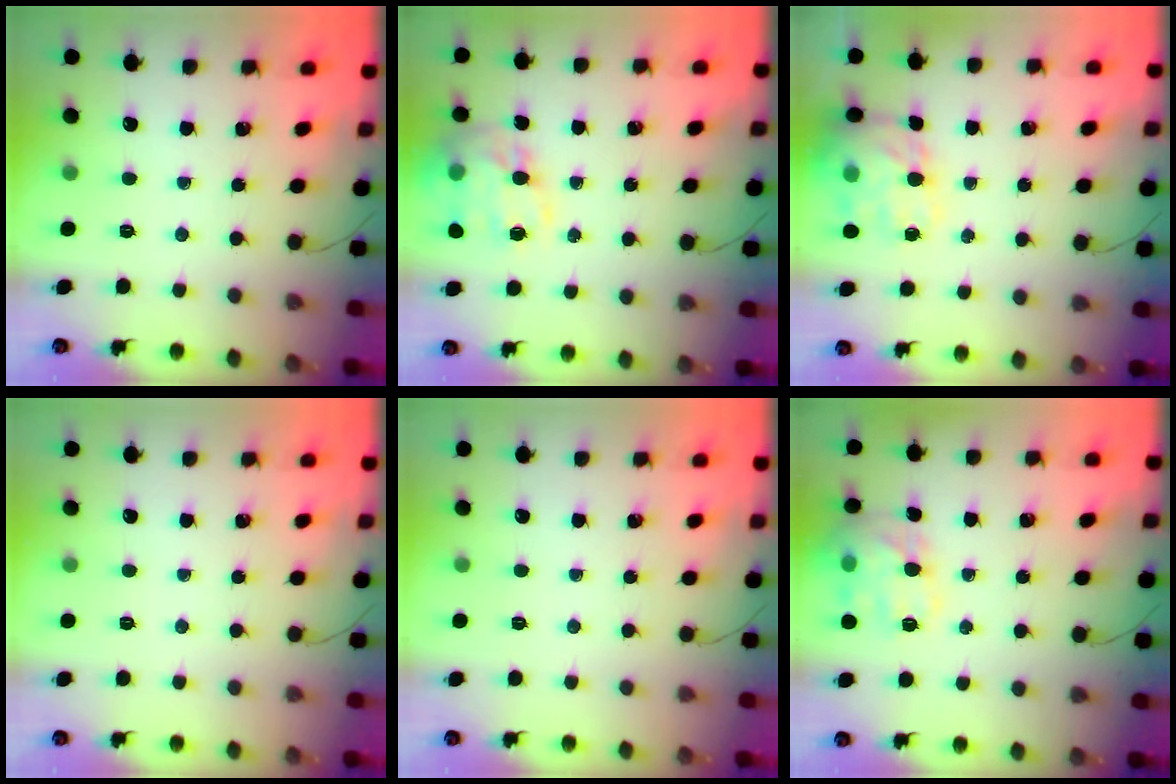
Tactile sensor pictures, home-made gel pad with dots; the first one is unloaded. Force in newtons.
{"total": 18.9, "press": 18.7, "slide": 2.7}
{"total": 14.1, "press": 13.7, "slide": 3.3}
{"total": 0.0}
{"total": 0.0}
{"total": 15.4, "press": 15.4, "slide": 0.9}